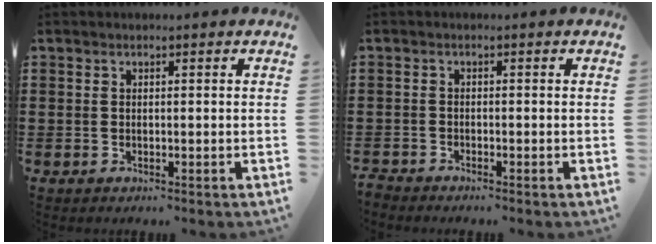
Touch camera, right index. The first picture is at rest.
{"total": 1.5, "force": [-1.5, 0.0, -0.2], "torque": [-0.001, 0.002, -0.034]}